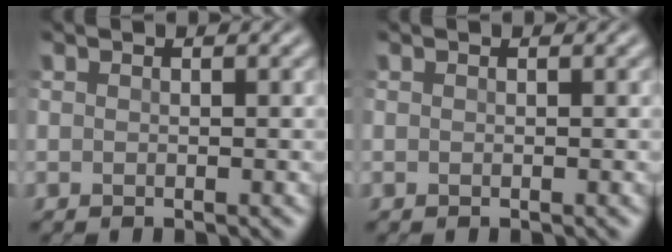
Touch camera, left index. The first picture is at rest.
{"total": 0.0}